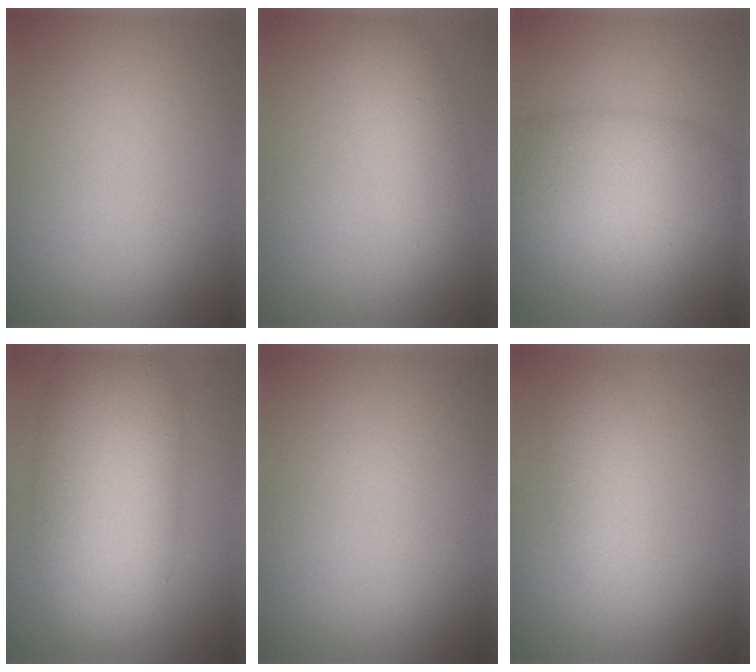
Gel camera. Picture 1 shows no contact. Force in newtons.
{"total": 3.3, "press": 3.3, "slide": 0.1}
{"total": 7.8, "press": 7.8, "slide": 0.3}
{"total": 10.1, "press": 10.1, "slide": 0.3}
{"total": 0.0}
{"total": 2.7, "press": 2.7, "slide": 0.0}